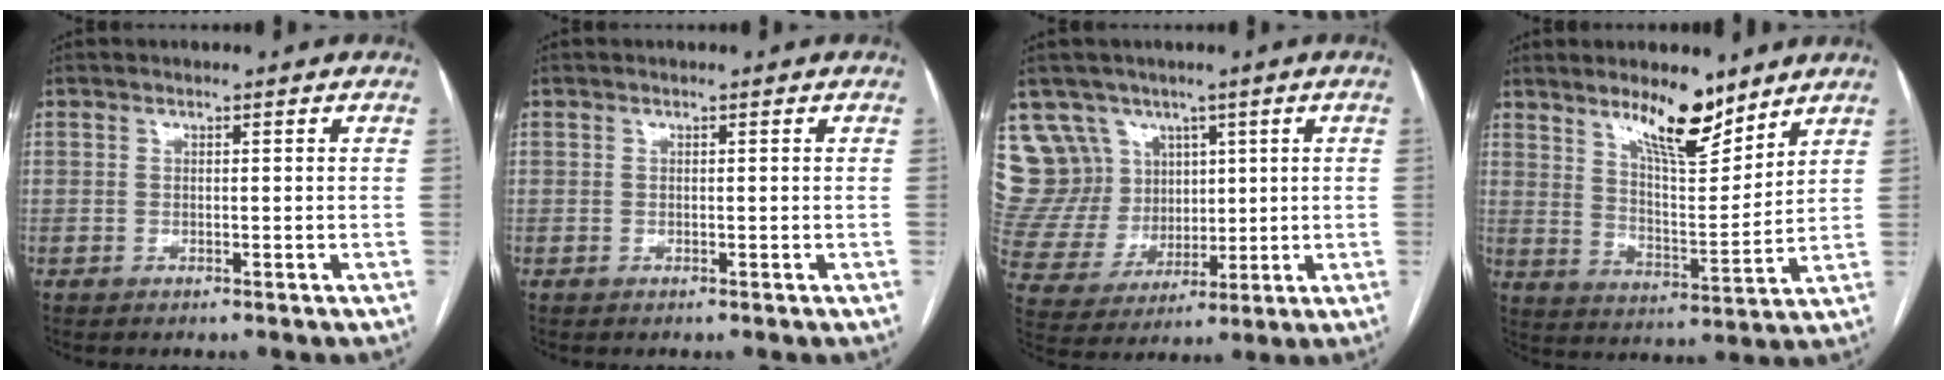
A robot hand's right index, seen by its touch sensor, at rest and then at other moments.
{"total": 0.0}
{"total": 13.2, "force": [7.4, 10.7, 1.9], "torque": [-0.063, 0.057, 0.166]}
{"total": 10.7, "force": [7.9, 2.4, 6.8], "torque": [-0.115, -0.012, 0.140]}